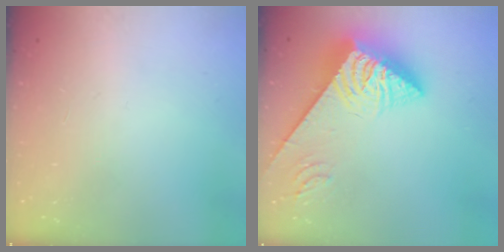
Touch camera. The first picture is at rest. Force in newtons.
{"total": 7.1, "press": 7.1, "slide": 0.9}